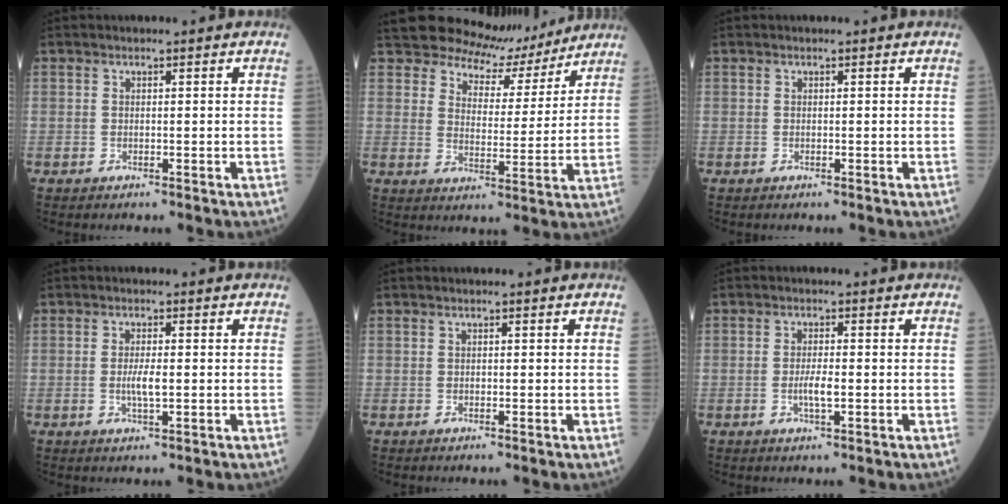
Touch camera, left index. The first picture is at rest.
{"total": 9.0, "force": [8.4, 3.1, 0.6], "torque": [-0.014, -0.005, 0.118]}
{"total": 0.0}
{"total": 2.8, "force": [-0.3, 0.5, 2.7], "torque": [-0.058, -0.003, -0.005]}
{"total": 0.0}
{"total": 2.7, "force": [-0.6, 0.5, 2.6], "torque": [-0.055, -0.001, -0.010]}